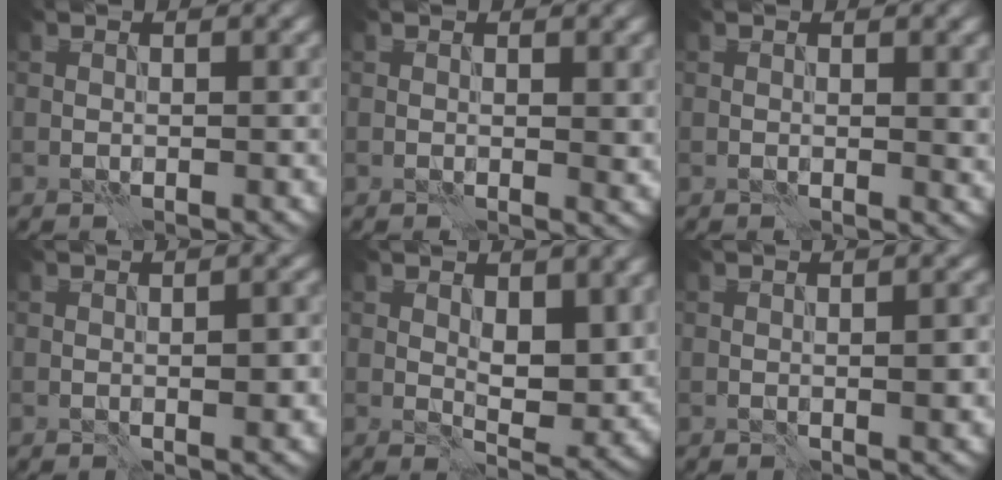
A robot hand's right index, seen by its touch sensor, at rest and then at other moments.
{"total": 1.1, "force": [0.4, 0.5, 0.9], "torque": [-0.006, -0.003, 0.006]}
{"total": 1.2, "force": [0.5, 0.5, 1.0], "torque": [-0.007, -0.003, 0.007]}
{"total": 2.1, "force": [-0.3, 0.6, 2.0], "torque": [-0.028, 0.002, -0.004]}
{"total": 4.6, "force": [1.4, 2.2, 3.7], "torque": [-0.058, -0.011, 0.029]}
{"total": 1.8, "force": [-0.2, 0.5, 1.7], "torque": [-0.023, 0.001, -0.004]}